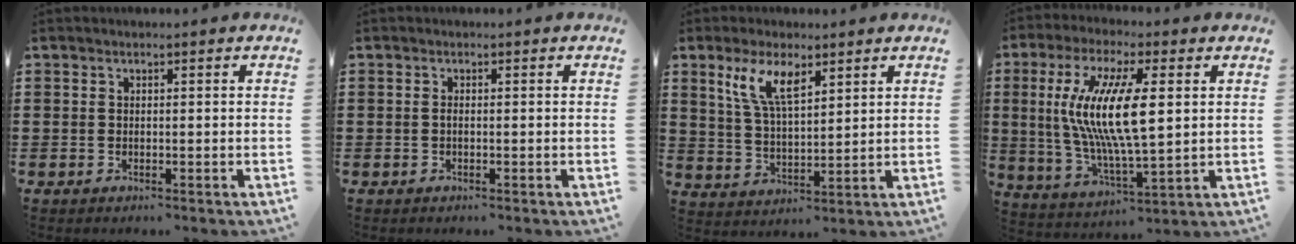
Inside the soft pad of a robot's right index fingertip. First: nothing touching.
{"total": 0.5, "force": [-0.2, 0.0, 0.5], "torque": [-0.011, -0.004, -0.003]}
{"total": 7.7, "force": [4.4, 2.6, 5.8], "torque": [-0.125, 0.002, 0.079]}
{"total": 12.1, "force": [2.0, 3.5, 11.4], "torque": [-0.246, -0.004, 0.028]}